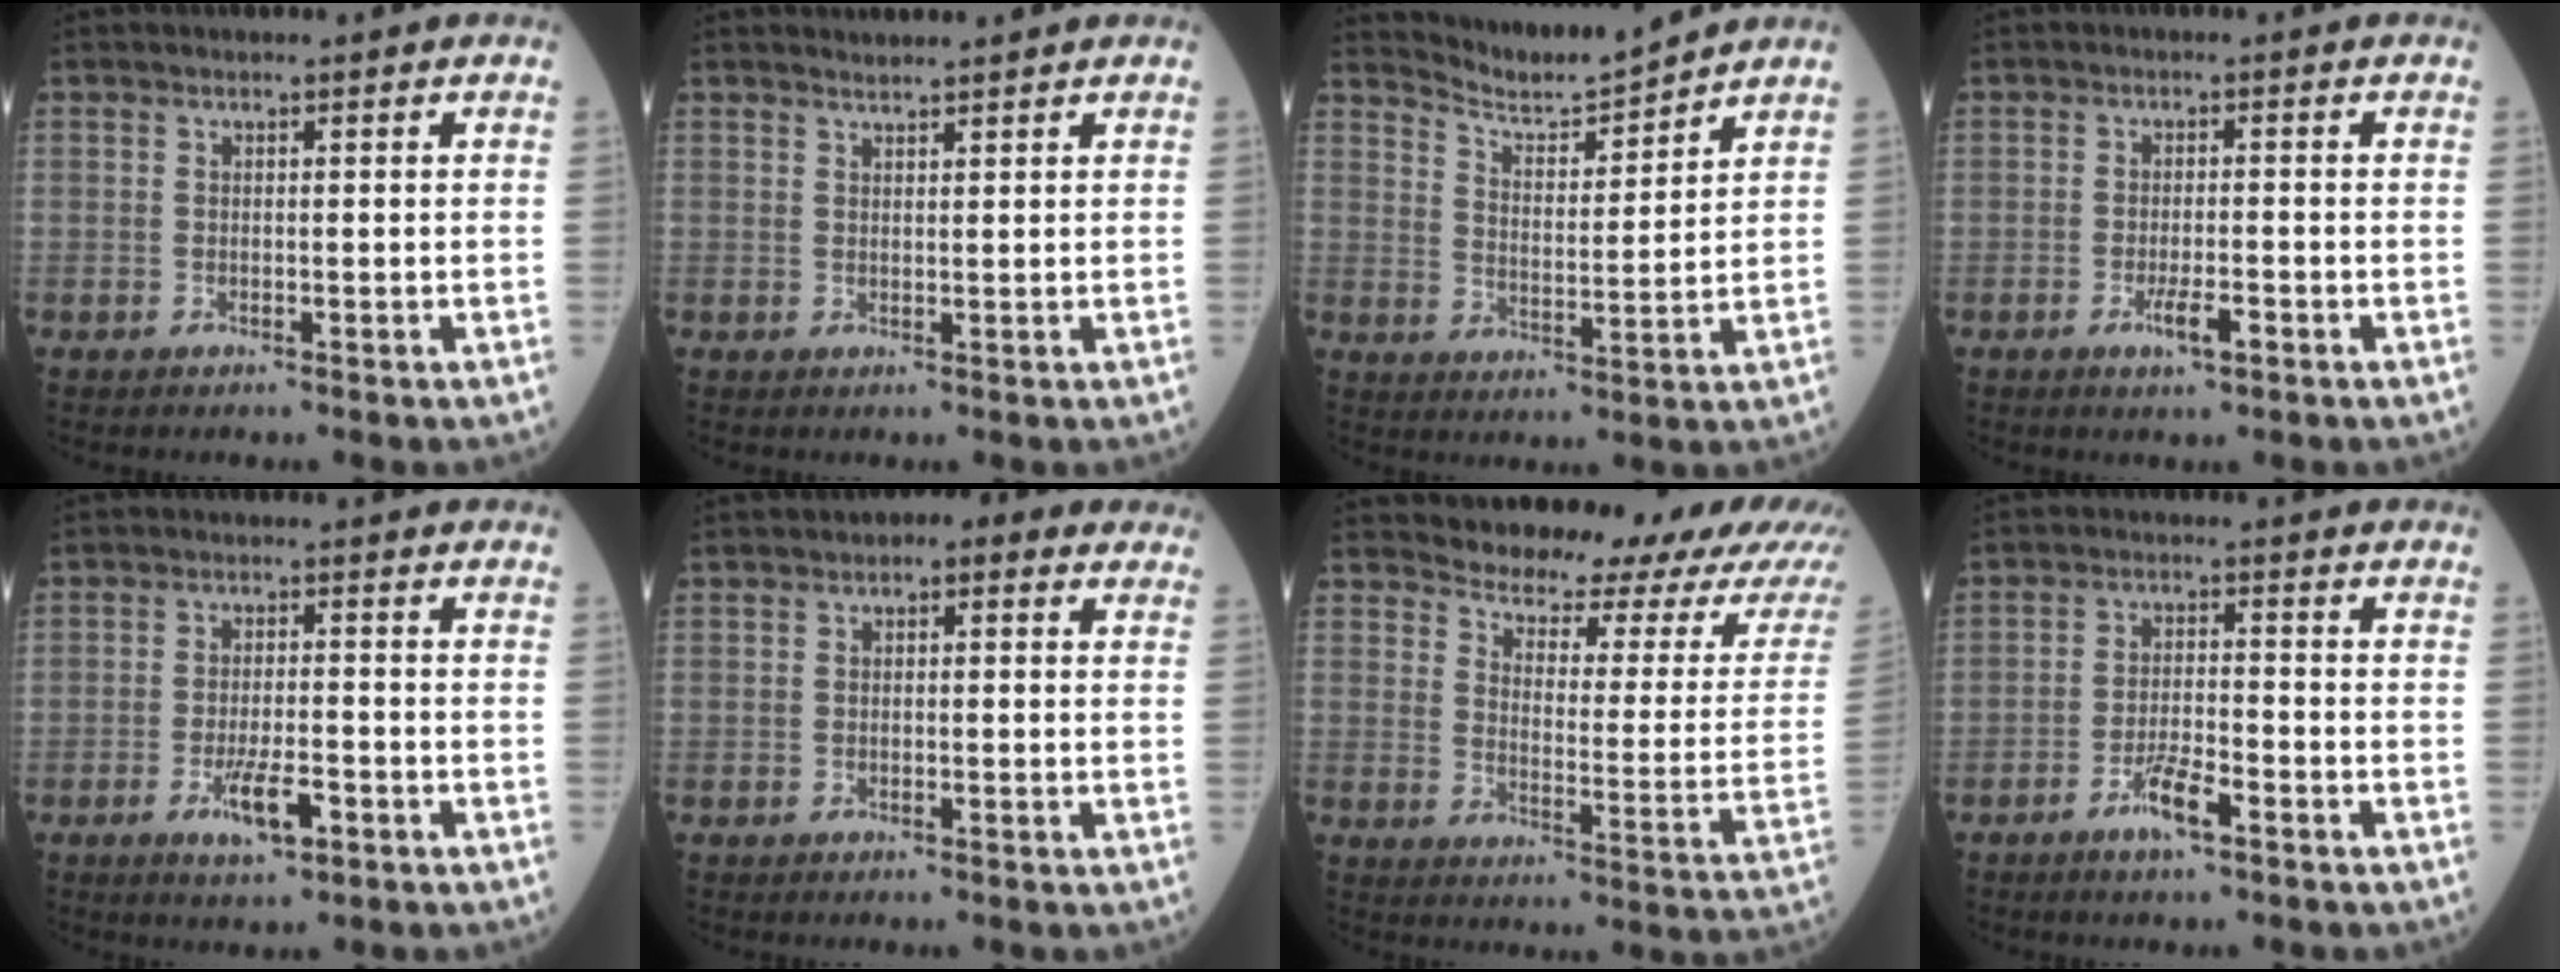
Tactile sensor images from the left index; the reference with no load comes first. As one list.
[{"total": 2.5, "force": [2.5, -0.1, 0.4], "torque": [-0.009, 0.014, 0.041]}, {"total": 7.4, "force": [7.4, -0.8, 0.1], "torque": [-0.018, -0.009, 0.141]}, {"total": 3.2, "force": [-1.6, 0.7, 2.7], "torque": [-0.050, -0.002, -0.024]}, {"total": 5.5, "force": [-2.6, 1.4, 4.6], "torque": [-0.090, -0.004, -0.040]}, {"total": 3.5, "force": [1.7, 1.8, 2.5], "torque": [-0.029, 0.022, 0.013]}, {"total": 18.3, "force": [16.7, 3.3, 6.7], "torque": [-0.079, -0.062, 0.188]}, {"total": 4.8, "force": [-2.9, 0.9, 3.7], "torque": [-0.076, -0.001, -0.055]}]